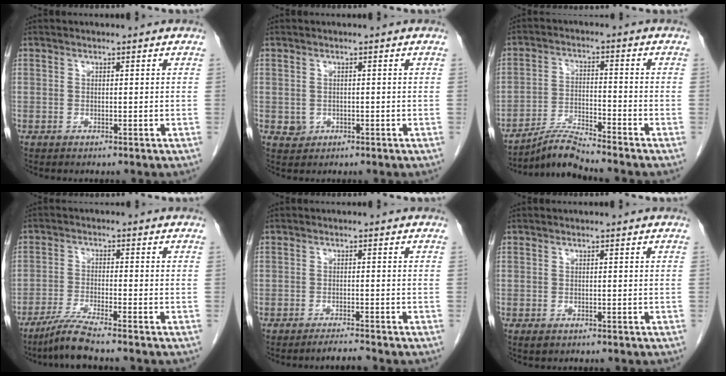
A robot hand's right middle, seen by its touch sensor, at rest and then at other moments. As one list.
[{"total": 1.4, "force": [-0.2, 1.3, 0.4], "torque": [-0.007, 0.003, 0.002]}, {"total": 5.9, "force": [-5.6, -1.0, 1.5], "torque": [-0.031, -0.015, -0.104]}, {"total": 5.1, "force": [-4.3, -1.1, 2.5], "torque": [-0.054, -0.022, -0.089]}, {"total": 1.9, "force": [-1.8, -0.6, 0.4], "torque": [-0.012, -0.011, -0.029]}, {"total": 0.7, "force": [-0.4, 0.4, 0.4], "torque": [-0.007, 0.000, -0.002]}]